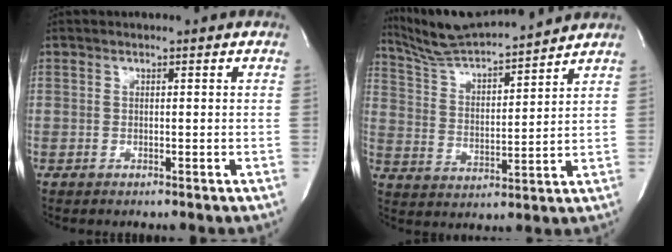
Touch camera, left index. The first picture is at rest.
{"total": 14.5, "force": [13.7, 0.1, 4.6], "torque": [-0.094, 0.014, 0.234]}